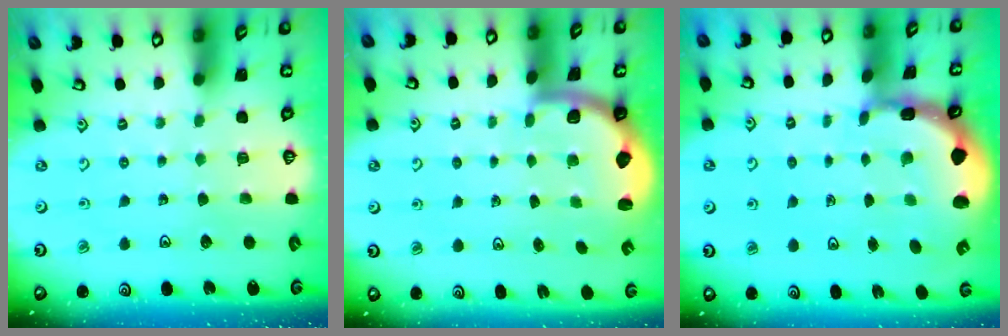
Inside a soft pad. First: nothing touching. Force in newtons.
{"total": 2.0, "press": 2.0, "slide": 0.5}
{"total": 2.5, "press": 2.4, "slide": 0.9}